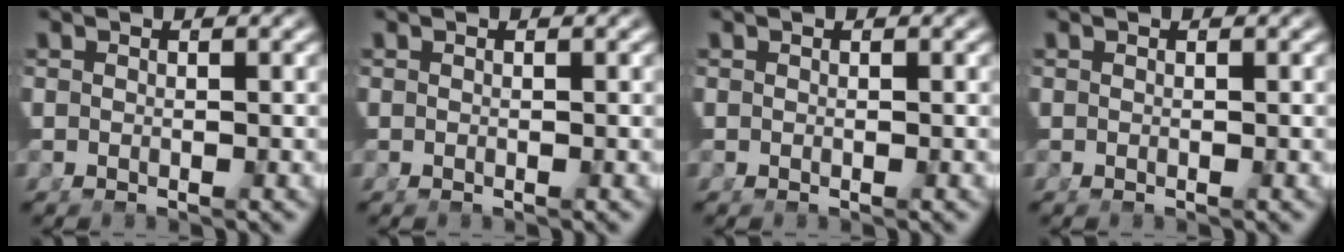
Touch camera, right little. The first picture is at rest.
{"total": 0.0}
{"total": 0.0}
{"total": 0.0}